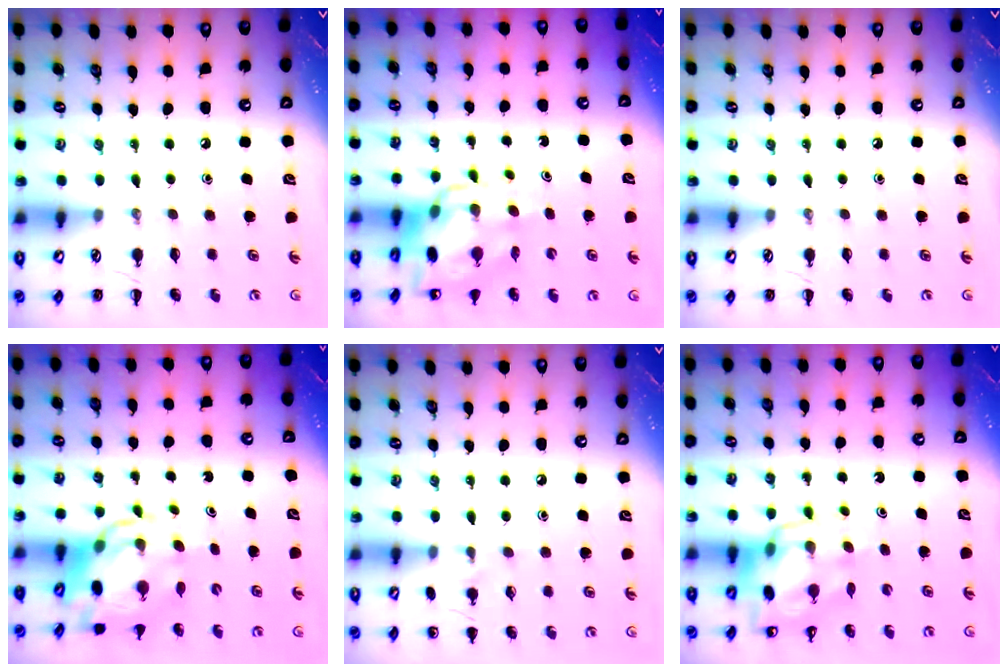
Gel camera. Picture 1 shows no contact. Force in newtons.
{"total": 11.7, "press": 11.1, "slide": 3.6}
{"total": 0.0}
{"total": 9.3, "press": 9.0, "slide": 2.2}
{"total": 5.8, "press": 5.5, "slide": 1.7}
{"total": 12.3, "press": 11.8, "slide": 3.5}